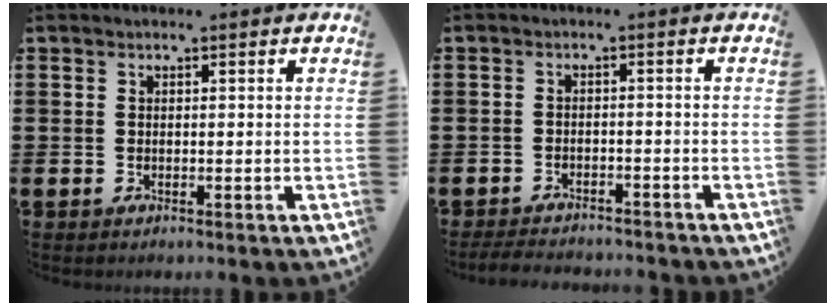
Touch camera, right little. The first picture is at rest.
{"total": 2.3, "force": [-2.3, 0.1, 0.2], "torque": [-0.006, 0.003, -0.048]}